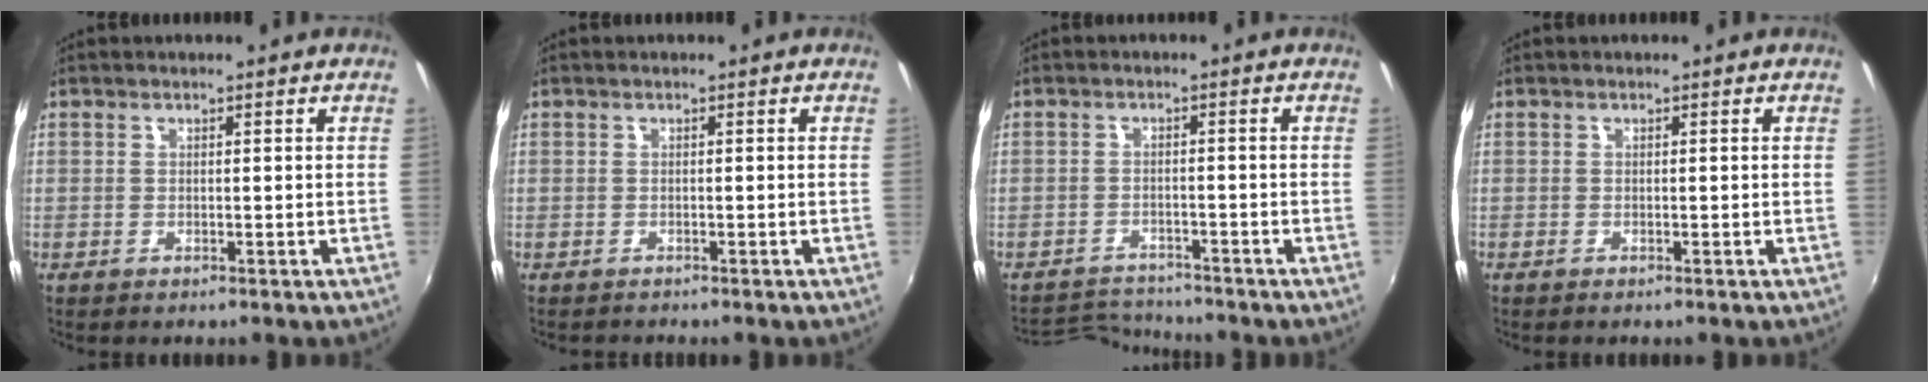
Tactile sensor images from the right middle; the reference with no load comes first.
{"total": 0.7, "force": [-0.6, 0.1, -0.1], "torque": [-0.001, 0.001, -0.010]}
{"total": 5.3, "force": [-5.3, 0.8, -0.2], "torque": [-0.014, 0.014, -0.093]}
{"total": 0.0}